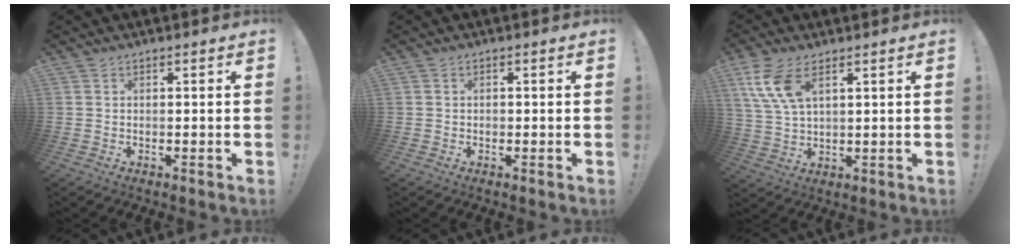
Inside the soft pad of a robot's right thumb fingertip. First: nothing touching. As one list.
[{"total": 0.7, "force": [-0.4, 0.5, 0.3], "torque": [-0.010, 0.004, -0.007]}, {"total": 10.6, "force": [5.2, 5.3, 7.6], "torque": [-0.158, -0.012, 0.099]}]